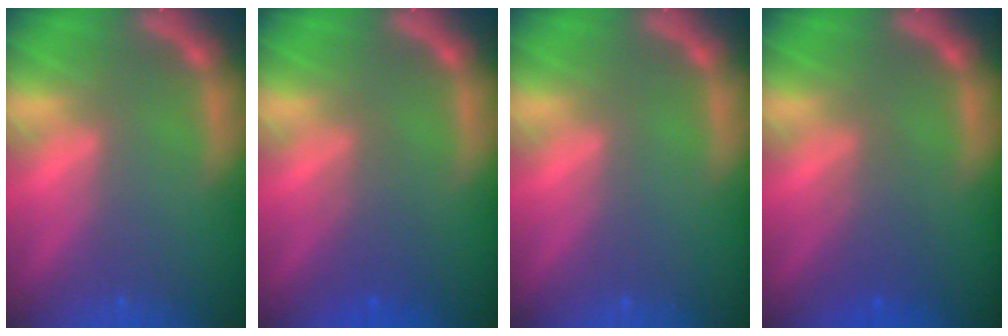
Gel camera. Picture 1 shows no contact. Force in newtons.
{"total": 2.5}
{"total": 0.0}
{"total": 2.5}